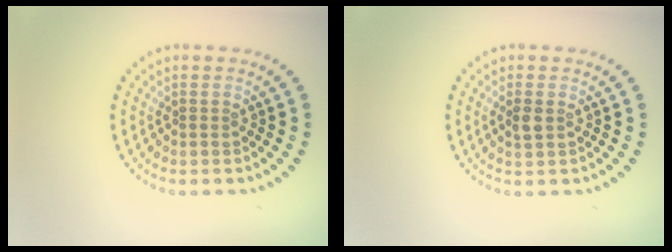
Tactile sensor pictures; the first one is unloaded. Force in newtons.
{"total": 1.2, "press": 1.2, "slide": 0.1}